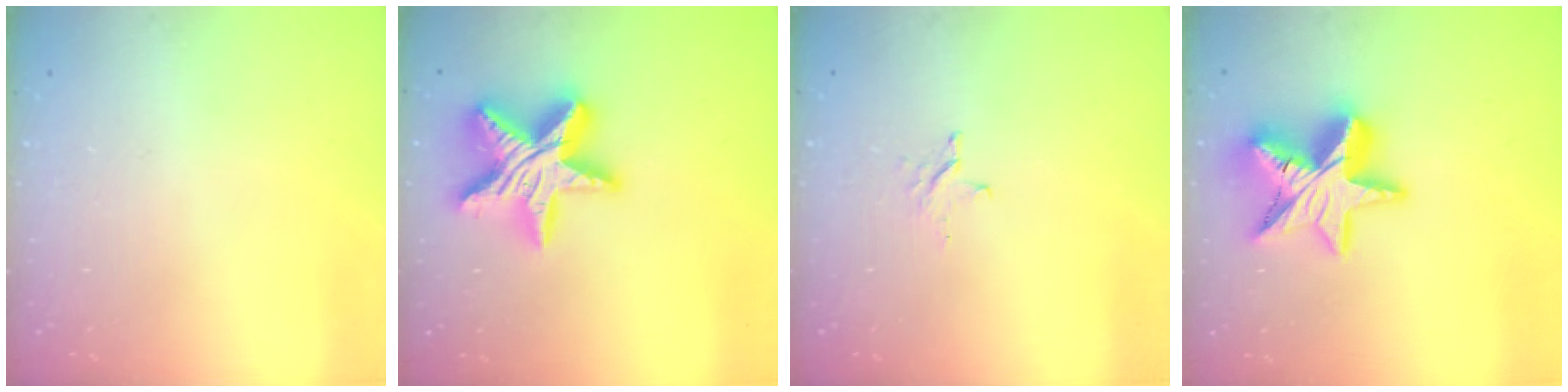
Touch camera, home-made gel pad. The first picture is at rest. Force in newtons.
{"total": 19.7, "press": 19.6, "slide": 1.9}
{"total": 2.6, "press": 2.6, "slide": 0.3}
{"total": 20.0, "press": 19.9, "slide": 1.7}